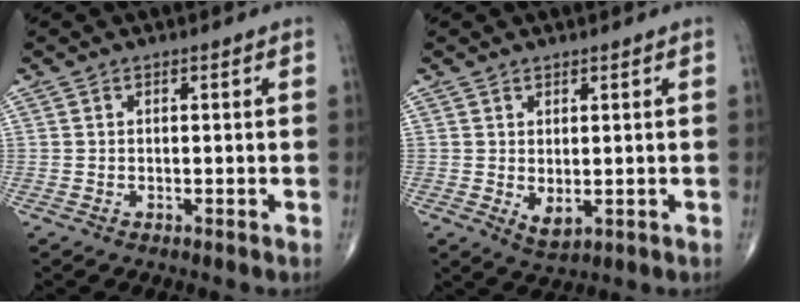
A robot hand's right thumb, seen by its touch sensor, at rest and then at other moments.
{"total": 2.9, "force": [-0.1, 1.5, 2.5], "torque": [-0.037, -0.007, 0.009]}